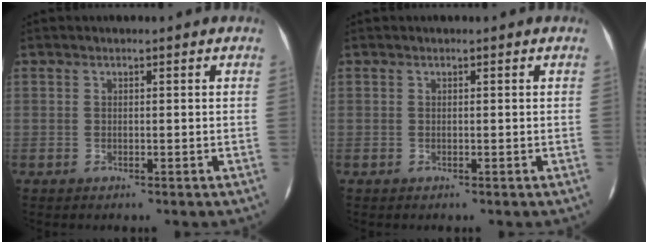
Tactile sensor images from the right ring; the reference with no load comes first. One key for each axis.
{"total": 0.0}